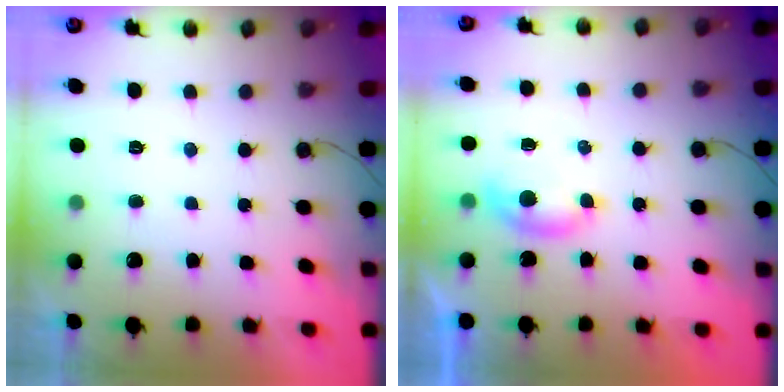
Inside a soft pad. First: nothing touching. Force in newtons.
{"total": 3.6, "press": 3.6, "slide": 0.5}